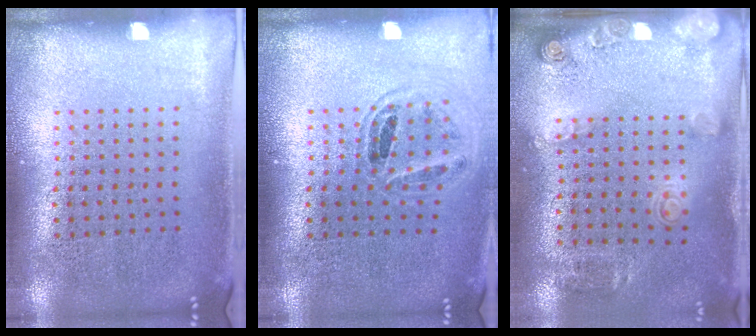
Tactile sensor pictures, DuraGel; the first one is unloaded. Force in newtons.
{"total": 0.9, "press": 0.9, "slide": 0.2}
{"total": 1.9, "press": 1.3, "slide": 1.4}